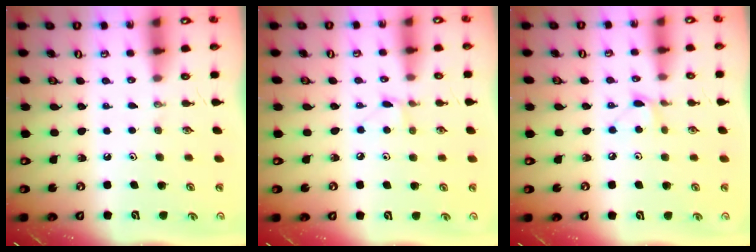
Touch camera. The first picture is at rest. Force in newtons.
{"total": 4.6, "press": 4.6, "slide": 0.7}
{"total": 4.3, "press": 4.3, "slide": 0.5}